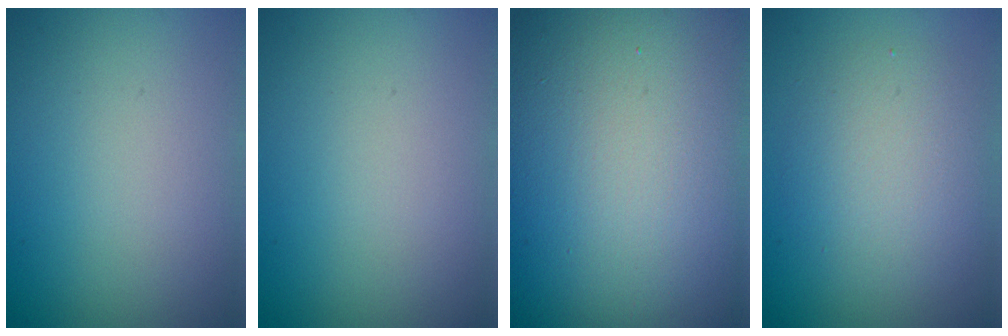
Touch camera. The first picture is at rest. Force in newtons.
{"total": 0.0}
{"total": 23.7, "press": 23.6, "slide": 1.3}
{"total": 4.0, "press": 4.0, "slide": 0.1}